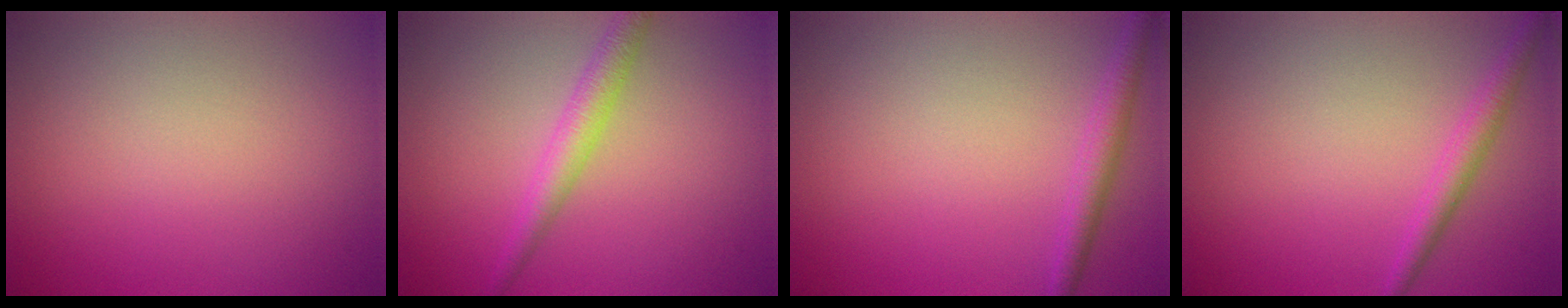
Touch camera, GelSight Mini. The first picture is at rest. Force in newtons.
{"total": 2.7, "press": 2.7, "slide": 0.1}
{"total": 2.0, "press": 2.0, "slide": 0.1}
{"total": 2.0, "press": 2.0, "slide": 0.1}